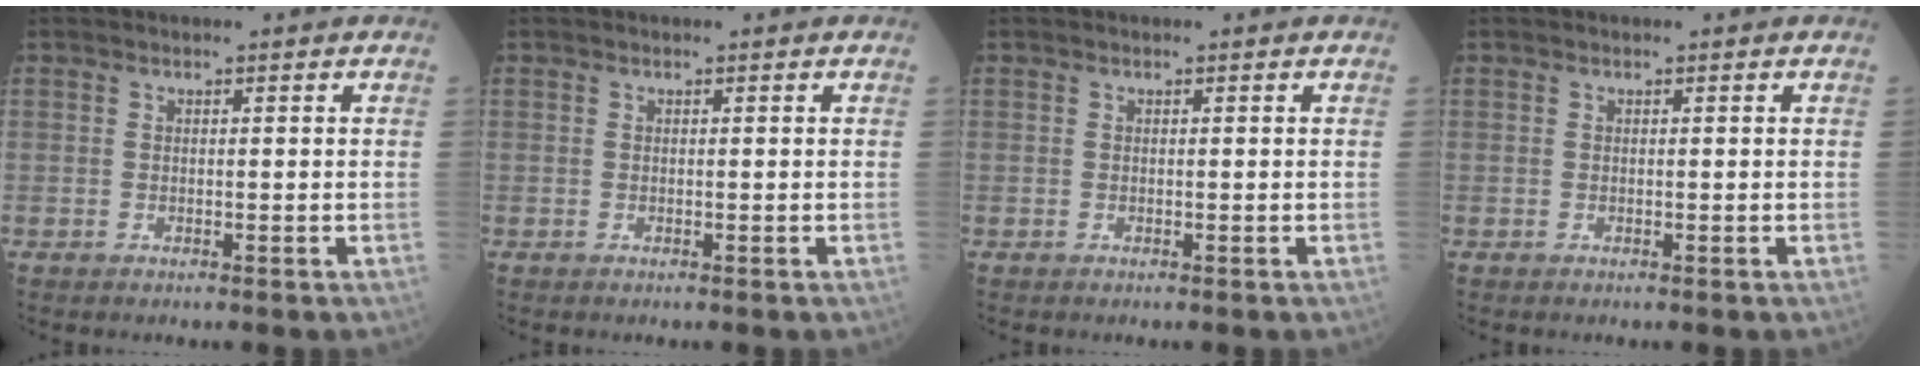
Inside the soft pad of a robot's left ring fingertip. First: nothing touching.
{"total": 0.0}
{"total": 0.0}
{"total": 0.0}